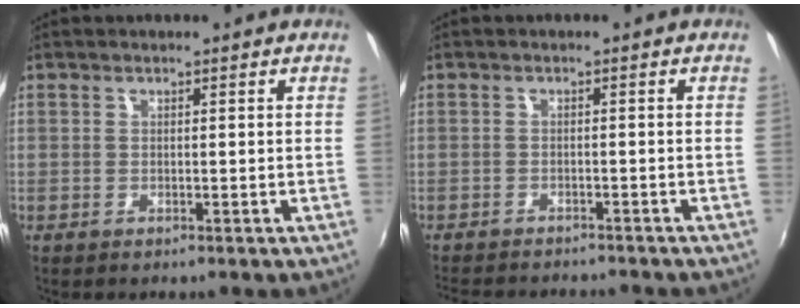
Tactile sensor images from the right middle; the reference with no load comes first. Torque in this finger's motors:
{"motor_torque": [0.96, -1.18, 0.13, 0.02]}